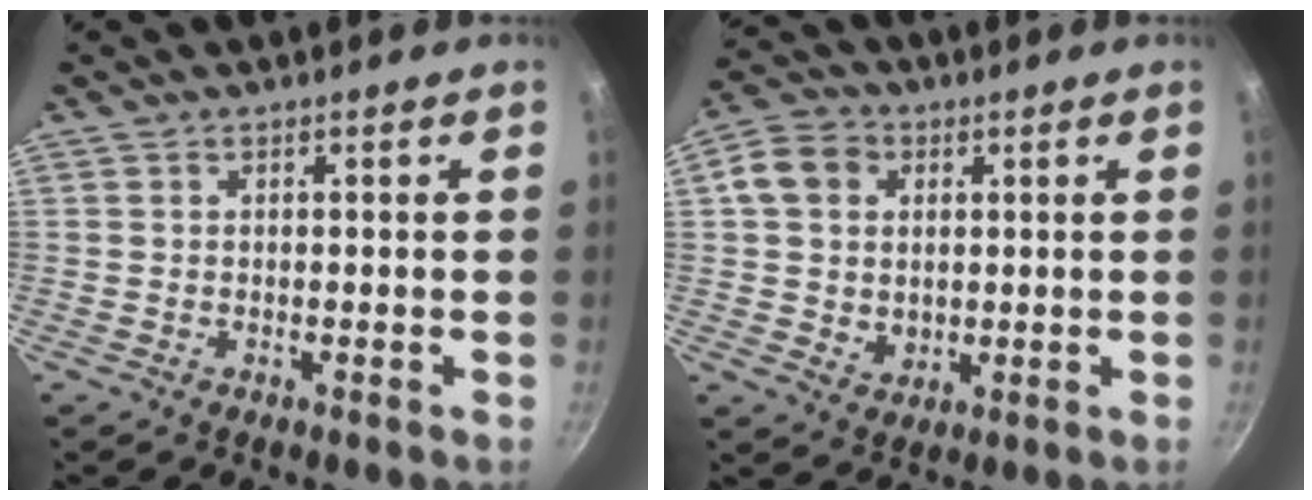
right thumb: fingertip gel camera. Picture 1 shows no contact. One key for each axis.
{"total": 9.4, "fx": 2.1, "fy": 7.9, "fz": 4.7, "tx": -0.058, "ty": -0.006, "tz": 0.031}